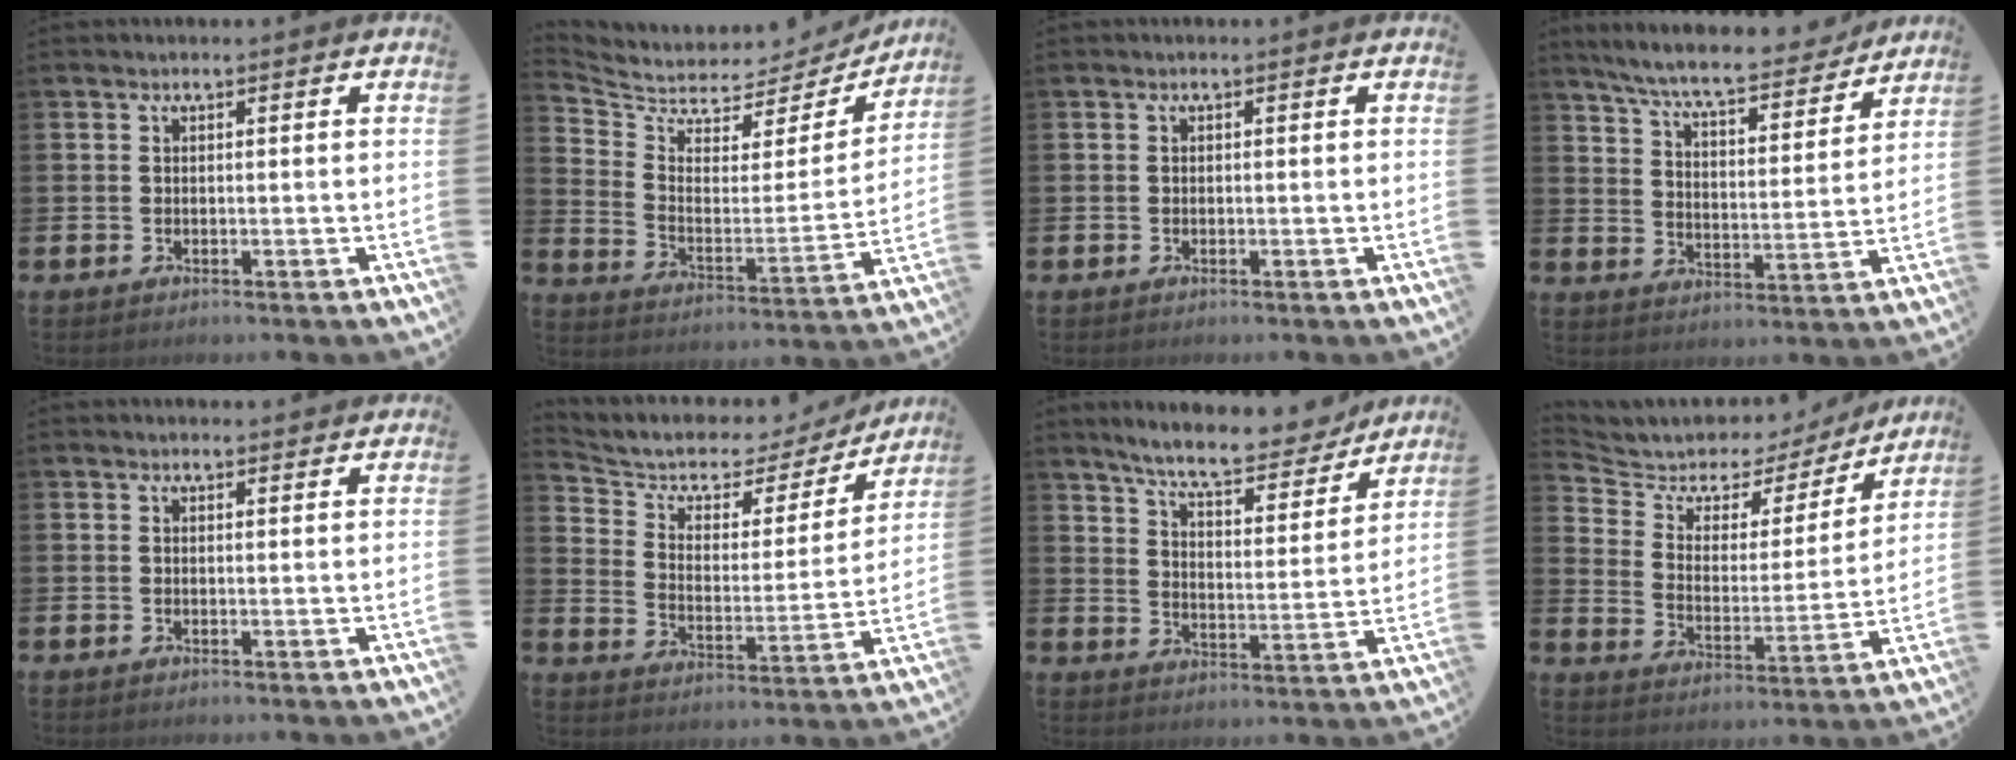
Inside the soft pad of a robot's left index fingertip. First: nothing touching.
{"total": 5.3, "force": [4.8, 2.1, 0.4], "torque": [-0.047, -0.052, 0.076]}
{"total": 0.0}
{"total": 7.9, "force": [7.3, 0.9, 2.9], "torque": [-0.083, -0.048, 0.124]}
{"total": 0.8, "force": [0.8, 0.2, 0.1], "torque": [0.008, -0.002, 0.013]}
{"total": 5.6, "force": [4.5, 2.9, 1.5], "torque": [-0.064, -0.033, 0.069]}
{"total": 8.7, "force": [7.9, 1.4, 3.1], "torque": [-0.081, -0.050, 0.136]}
{"total": 6.3, "force": [5.4, 3.1, 1.3], "torque": [-0.057, -0.047, 0.086]}